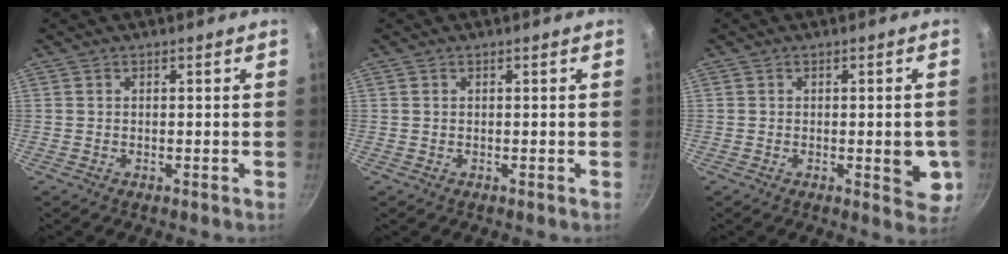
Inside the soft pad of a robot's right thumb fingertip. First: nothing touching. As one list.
[{"total": 0.0}, {"total": 6.5, "force": [-1.0, 2.6, 5.8], "torque": [-0.053, -0.007, -0.013]}]